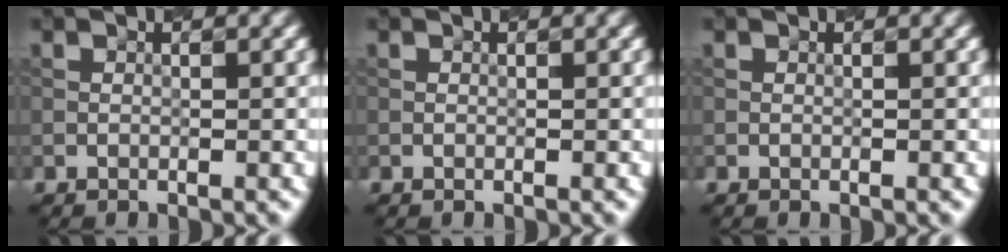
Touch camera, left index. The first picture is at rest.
{"total": 0.0}
{"total": 0.0}